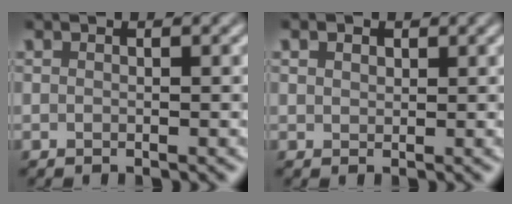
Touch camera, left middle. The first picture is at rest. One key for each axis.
{"total": 1.2, "fx": 0.7, "fy": 0.9, "fz": 0.4, "tx": -0.007, "ty": 0.001, "tz": 0.008}